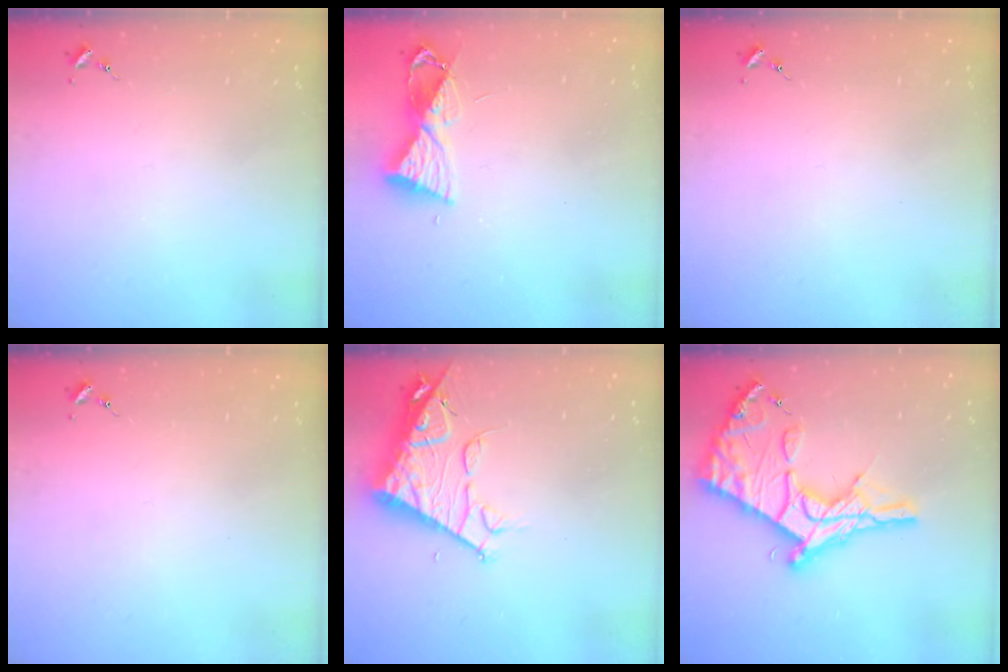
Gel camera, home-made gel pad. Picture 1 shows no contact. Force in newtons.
{"total": 8.2, "press": 8.2, "slide": 0.8}
{"total": 0.0}
{"total": 0.0}
{"total": 12.8, "press": 12.7, "slide": 1.6}
{"total": 25.9, "press": 25.8, "slide": 2.1}